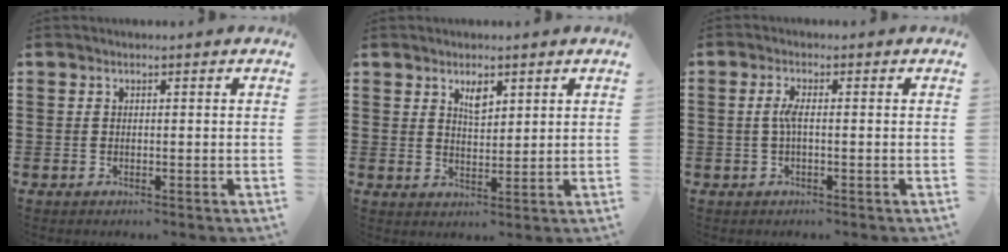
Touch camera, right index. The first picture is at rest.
{"total": 3.0, "force": [2.0, 1.3, 1.9], "torque": [-0.035, 0.000, 0.034]}
{"total": 2.6, "force": [-0.3, 0.6, 2.5], "torque": [-0.057, -0.001, -0.010]}